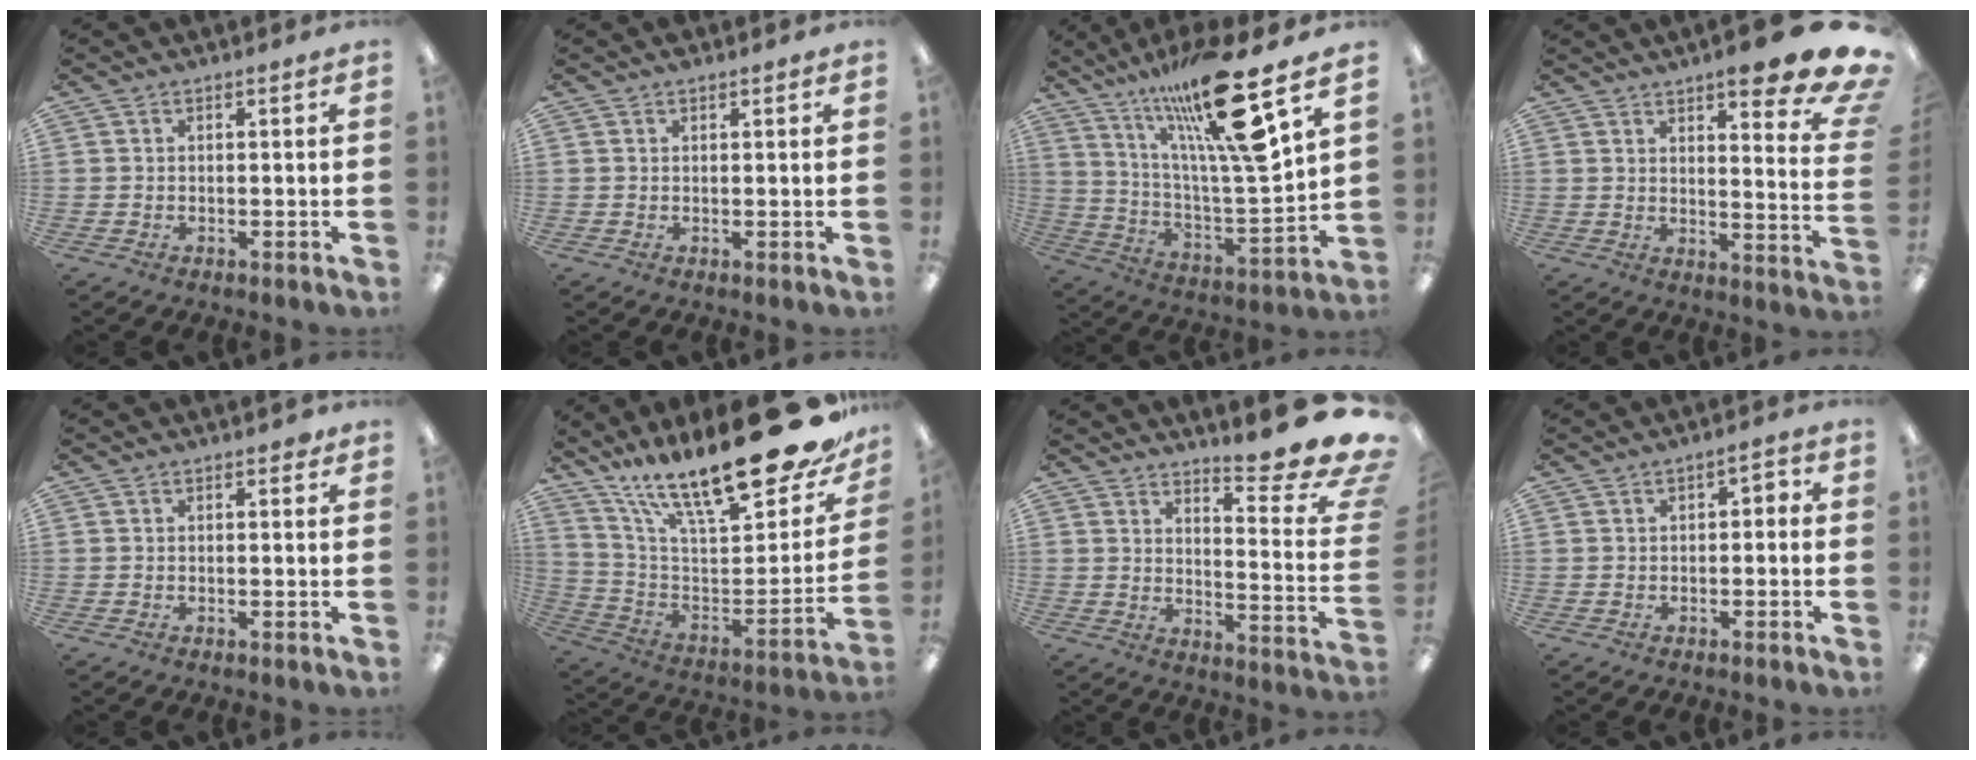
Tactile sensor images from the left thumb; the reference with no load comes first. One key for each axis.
{"total": 1.0, "fx": 0.7, "fy": 0.4, "fz": 0.5, "tx": -0.003, "ty": -0.002, "tz": 0.011}
{"total": 24.9, "fx": 17.5, "fy": 3.4, "fz": 17.4, "tx": -0.311, "ty": -0.096, "tz": 0.271}
{"total": 13.1, "fx": 9.4, "fy": 2.6, "fz": 8.8, "tx": -0.110, "ty": -0.071, "tz": 0.149}
{"total": 0.9, "fx": 0.6, "fy": 0.5, "fz": 0.6, "tx": -0.005, "ty": -0.001, "tz": 0.008}
{"total": 27.1, "fx": 19.0, "fy": 7.5, "fz": 17.7, "tx": -0.267, "ty": -0.137, "tz": 0.318}
{"total": 12.1, "fx": 9.9, "fy": 1.7, "fz": 6.8, "tx": -0.072, "ty": -0.106, "tz": 0.157}
{"total": 2.1, "fx": -0.9, "fy": 1.3, "fz": 1.4, "tx": -0.026, "ty": 0.011, "tz": -0.019}